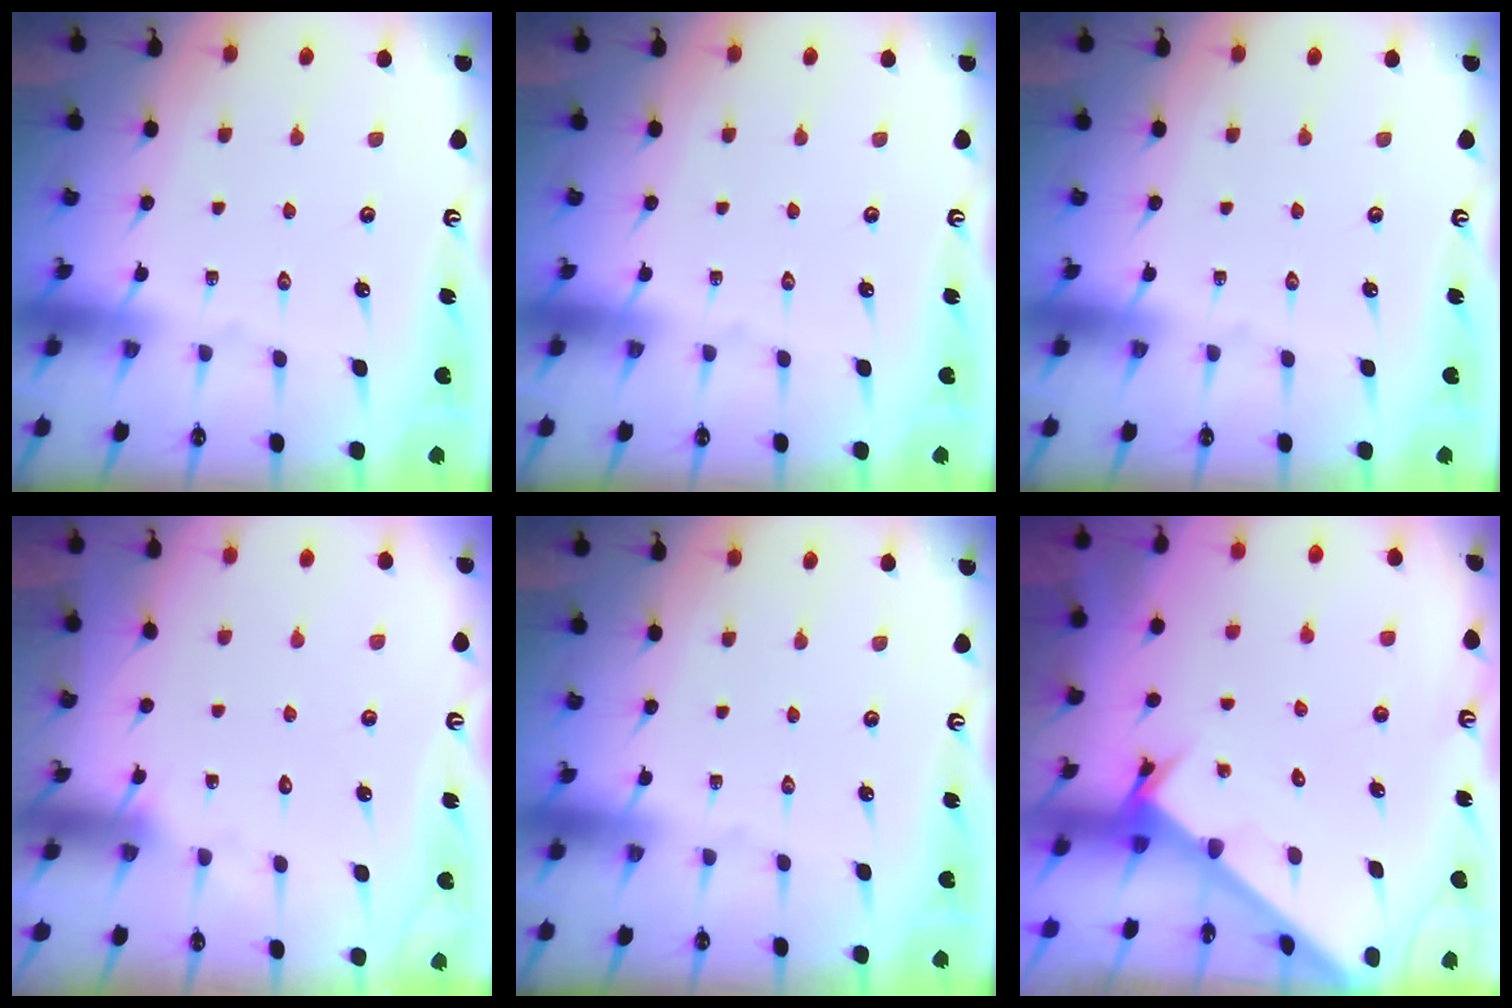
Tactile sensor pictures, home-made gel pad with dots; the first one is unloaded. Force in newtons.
{"total": 0.0}
{"total": 0.0}
{"total": 1.9, "press": 1.9, "slide": 0.1}
{"total": 0.0}
{"total": 2.4, "press": 2.4, "slide": 0.1}